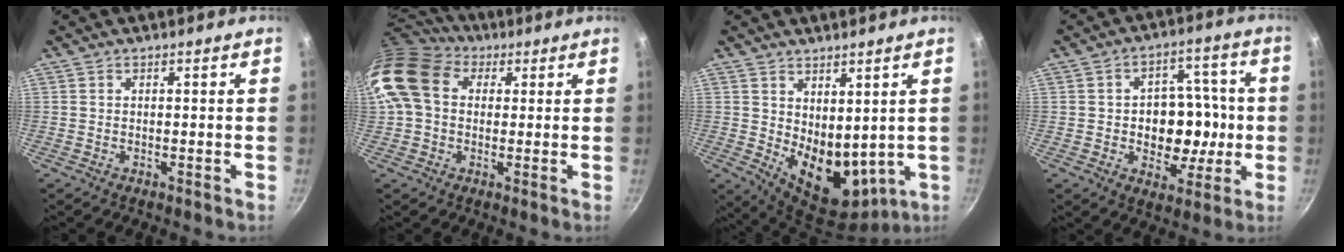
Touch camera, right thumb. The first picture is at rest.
{"total": 14.2, "force": [3.1, 10.8, 8.7], "torque": [-0.156, 0.024, 0.040]}
{"total": 12.3, "force": [2.3, 7.6, 9.4], "torque": [-0.116, -0.046, 0.062]}
{"total": 13.1, "force": [-1.3, 9.9, 8.5], "torque": [-0.070, 0.017, -0.016]}